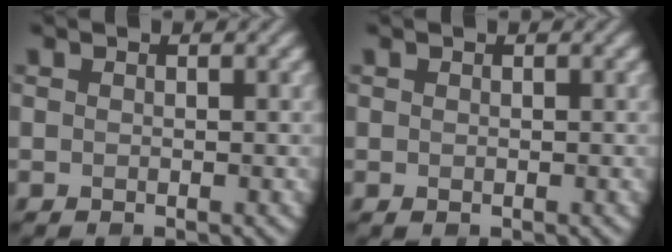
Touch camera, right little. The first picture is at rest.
{"total": 0.0}